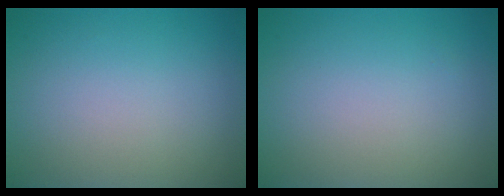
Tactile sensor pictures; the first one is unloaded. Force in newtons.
{"total": 0.0}